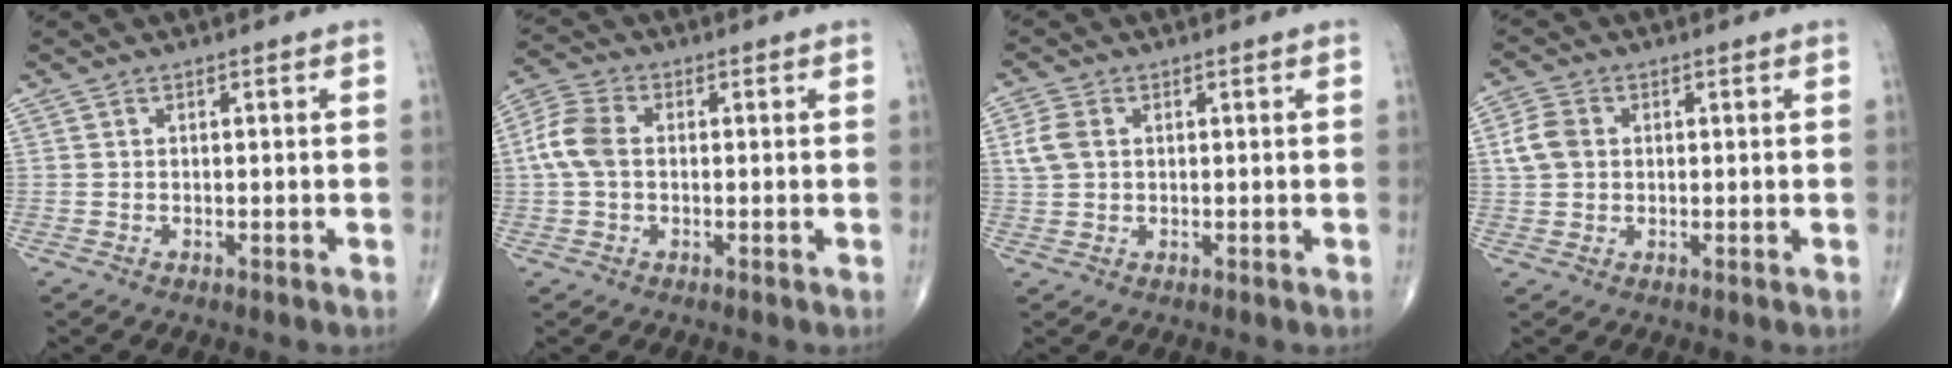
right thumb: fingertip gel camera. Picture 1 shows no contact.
{"total": 6.9, "force": [0.2, 4.6, 5.1], "torque": [-0.119, 0.019, -0.003]}
{"total": 4.2, "force": [0.9, 3.0, 2.8], "torque": [-0.063, 0.006, 0.018]}
{"total": 5.0, "force": [0.8, 3.9, 3.0], "torque": [-0.058, 0.007, 0.011]}